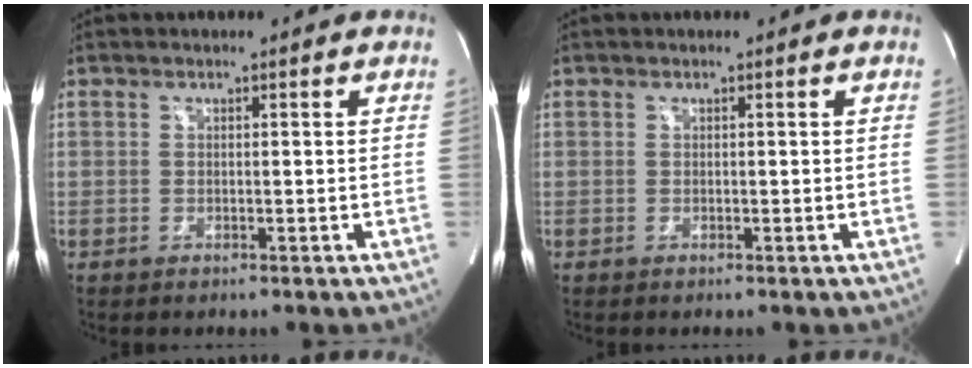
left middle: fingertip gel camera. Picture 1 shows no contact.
{"total": 0.0}